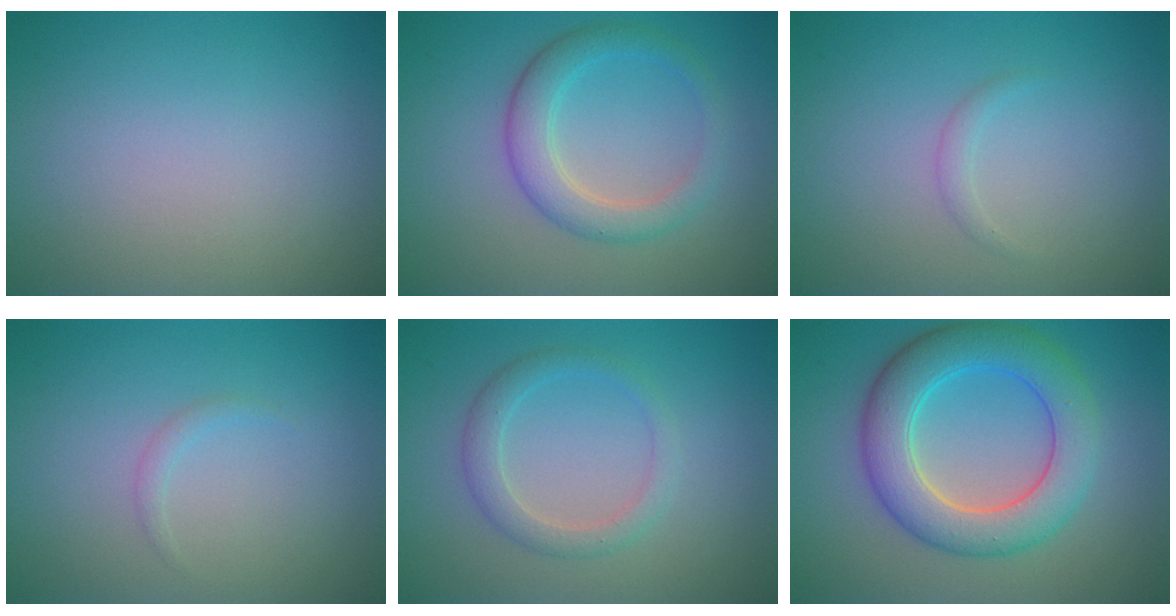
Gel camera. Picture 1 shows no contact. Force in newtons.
{"total": 3.6, "press": 3.6, "slide": 0.1}
{"total": 0.8, "press": 0.8, "slide": 0.0}
{"total": 0.7, "press": 0.7, "slide": 0.1}
{"total": 2.4, "press": 2.4, "slide": 0.2}
{"total": 7.1, "press": 7.1, "slide": 0.4}